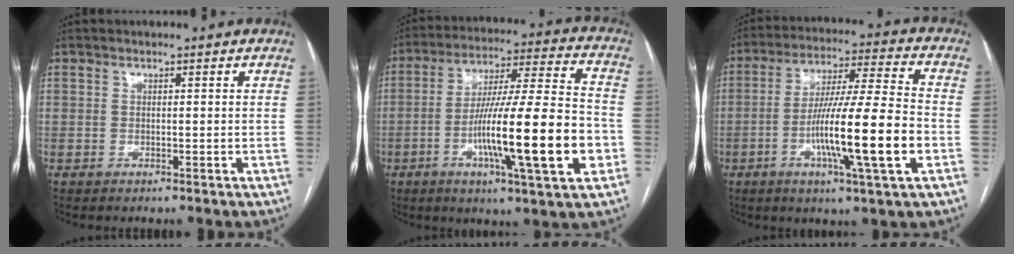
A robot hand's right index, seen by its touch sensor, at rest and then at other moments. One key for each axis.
{"total": 20.5, "fx": -5.5, "fy": 1.0, "fz": 19.7, "tx": -0.316, "ty": -0.005, "tz": -0.085}
{"total": 16.4, "fx": -4.5, "fy": -0.1, "fz": 15.8, "tx": -0.280, "ty": -0.007, "tz": -0.077}